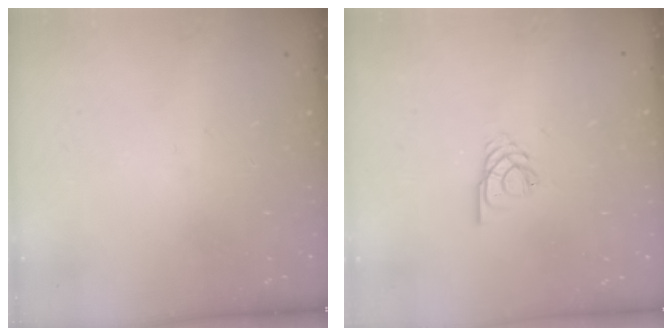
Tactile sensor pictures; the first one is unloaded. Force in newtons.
{"total": 2.8, "press": 2.8, "slide": 0.3}